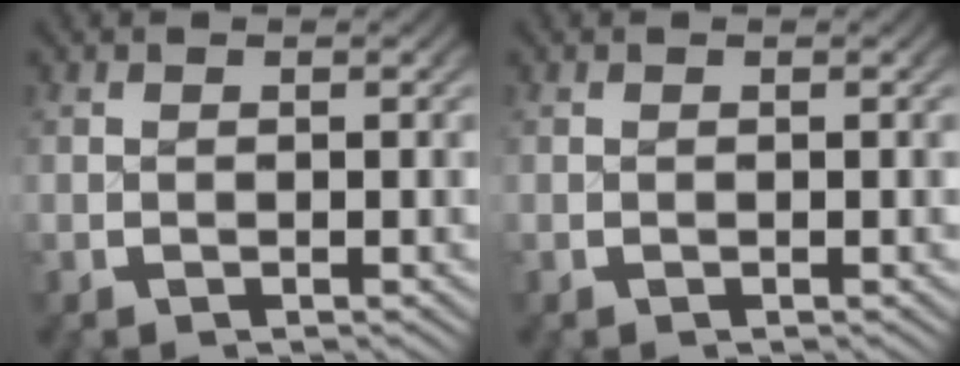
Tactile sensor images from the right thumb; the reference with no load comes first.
{"total": 0.0}